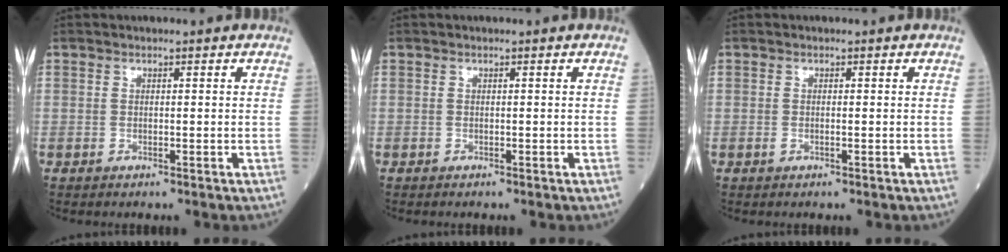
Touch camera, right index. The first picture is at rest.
{"total": 0.0}
{"total": 0.6, "force": [-0.1, 0.1, 0.6], "torque": [-0.014, -0.002, -0.002]}